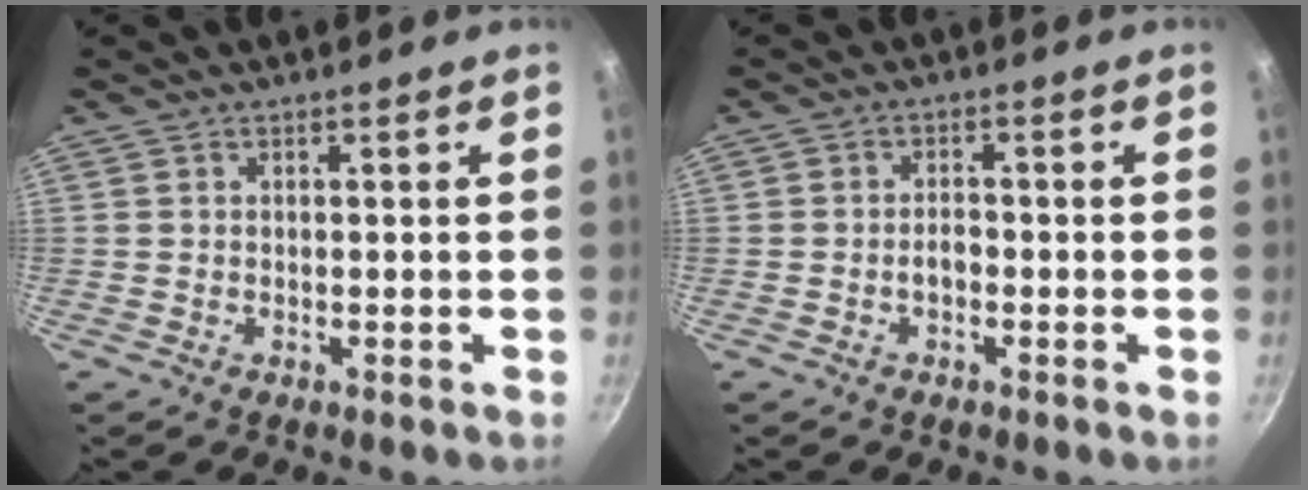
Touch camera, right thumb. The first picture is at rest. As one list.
[{"total": 2.2, "force": [-0.9, 1.3, 1.5], "torque": [-0.017, 0.016, -0.016]}]